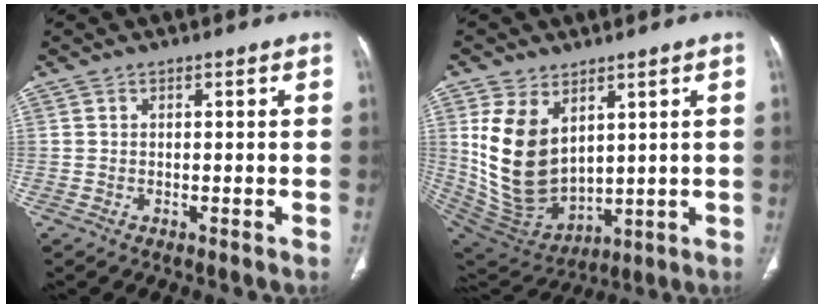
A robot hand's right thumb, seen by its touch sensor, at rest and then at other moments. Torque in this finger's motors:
{"motor_torque": [0.89, 3.28, 1.63, 0.16, 0.29]}